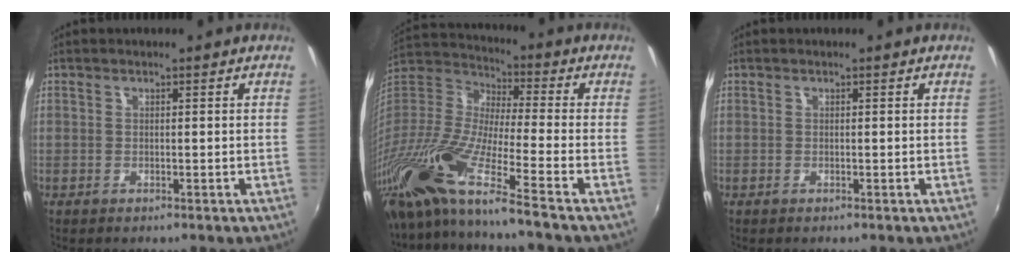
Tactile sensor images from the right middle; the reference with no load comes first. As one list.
[{"total": 19.9, "force": [-14.9, -0.4, 13.1], "torque": [-0.244, -0.047, -0.297]}, {"total": 0.0}]